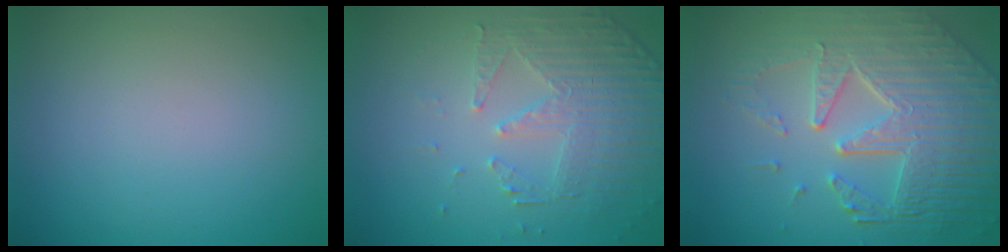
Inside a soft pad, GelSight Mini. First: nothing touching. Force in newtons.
{"total": 5.0, "press": 3.5, "slide": 3.6}
{"total": 8.8, "press": 6.0, "slide": 6.4}